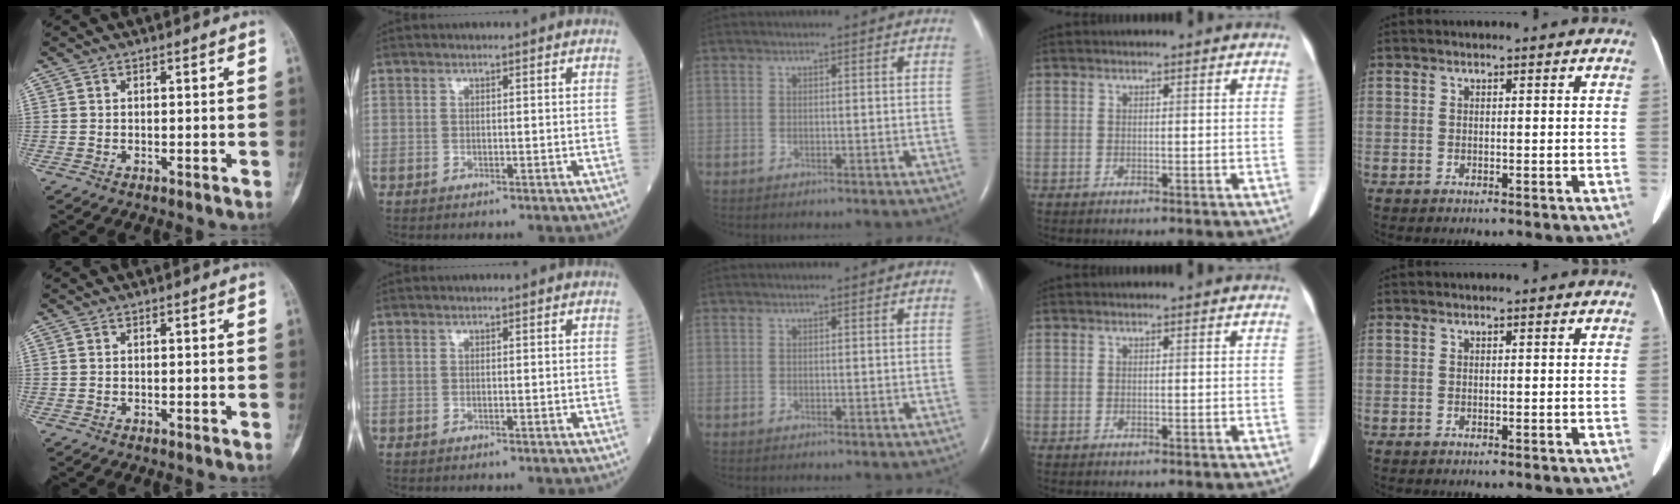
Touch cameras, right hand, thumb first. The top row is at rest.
{}